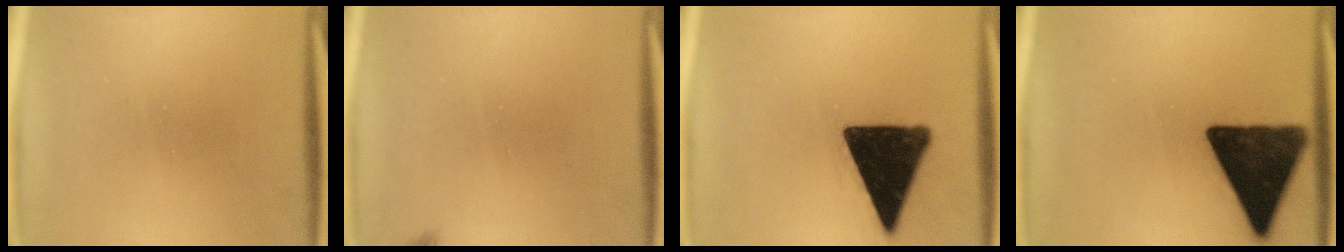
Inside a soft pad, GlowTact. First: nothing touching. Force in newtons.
{"total": 0.9}
{"total": 16.4}
{"total": 15.4}